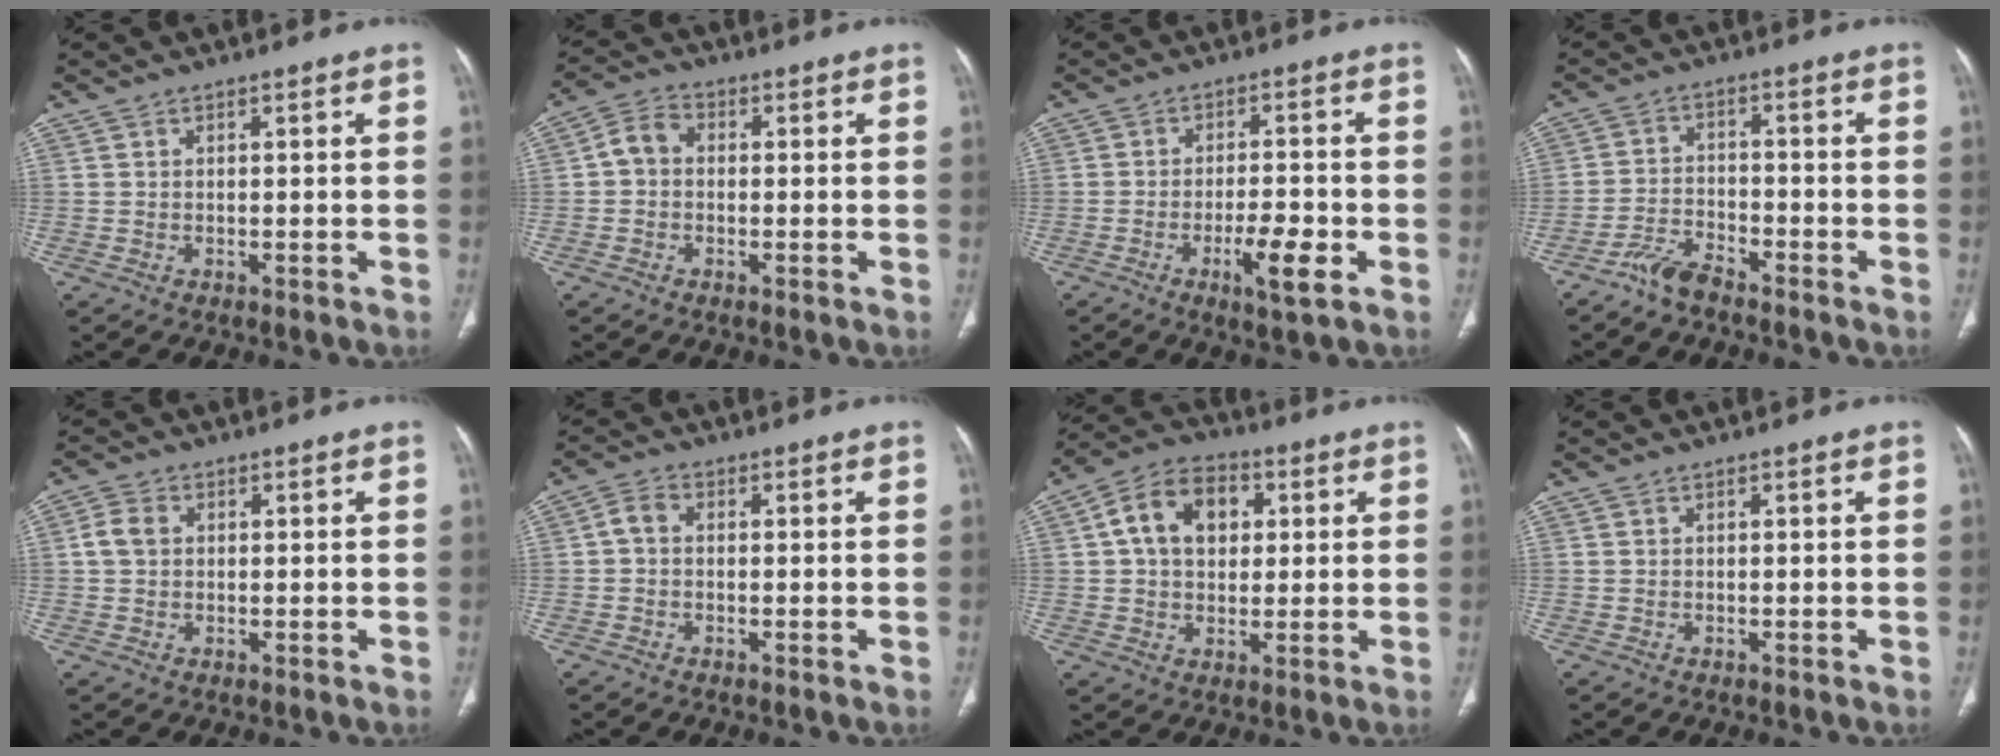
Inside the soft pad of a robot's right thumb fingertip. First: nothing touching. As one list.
[{"total": 4.5, "force": [-0.2, 3.6, 2.7], "torque": [-0.043, 0.013, -0.016]}, {"total": 7.3, "force": [-2.9, 1.7, 6.4], "torque": [-0.109, 0.007, -0.047]}, {"total": 4.8, "force": [-4.2, 1.3, 1.9], "torque": [-0.042, 0.018, -0.085]}, {"total": 3.6, "force": [0.5, 2.9, 2.2], "torque": [-0.045, 0.009, 0.007]}, {"total": 2.8, "force": [-0.1, 2.1, 2.0], "torque": [-0.034, 0.007, -0.009]}, {"total": 12.1, "force": [2.8, 8.6, 8.1], "torque": [-0.111, 0.011, 0.039]}, {"total": 0.0}]